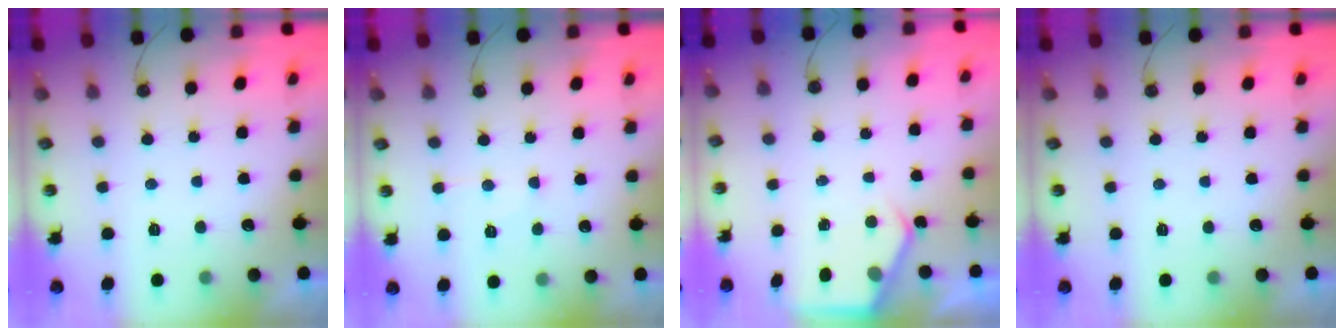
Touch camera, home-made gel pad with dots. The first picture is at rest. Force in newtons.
{"total": 7.1, "press": 7.0, "slide": 0.6}
{"total": 3.7, "press": 3.6, "slide": 0.5}
{"total": 0.0}